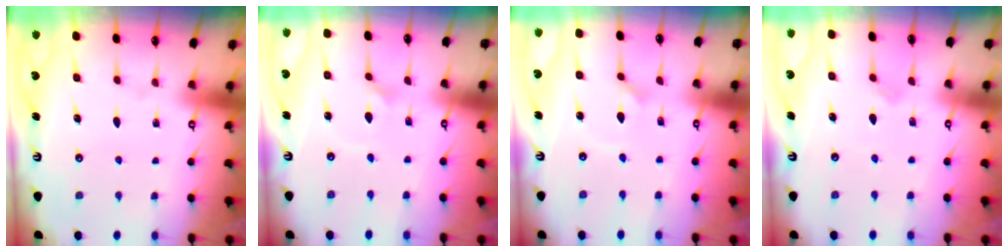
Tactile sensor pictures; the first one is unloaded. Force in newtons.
{"total": 2.4, "press": 2.4, "slide": 0.2}
{"total": 2.1, "press": 2.1, "slide": 0.5}
{"total": 2.8, "press": 2.8, "slide": 0.4}